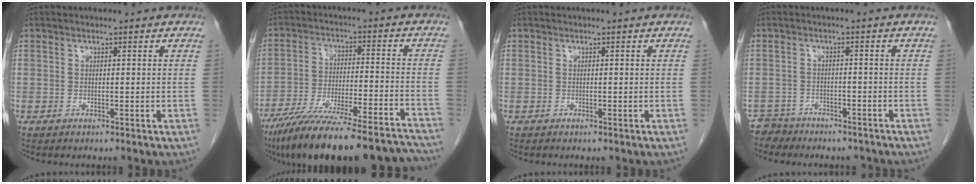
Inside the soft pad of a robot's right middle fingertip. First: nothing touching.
{"total": 23.0, "force": [-19.9, 2.4, 11.4], "torque": [-0.136, -0.019, -0.297]}
{"total": 0.0}
{"total": 5.2, "force": [-4.3, 2.9, -0.5], "torque": [0.009, 0.009, -0.068]}